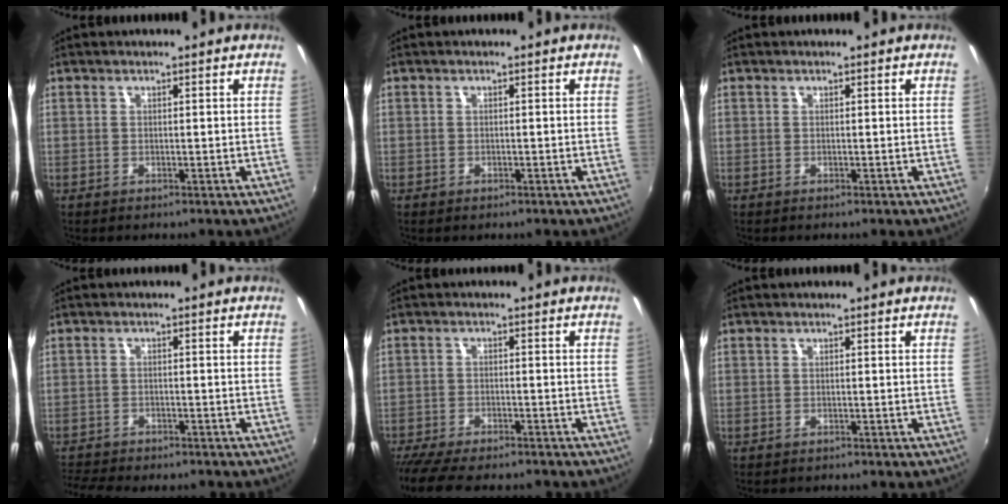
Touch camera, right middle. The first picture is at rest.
{"total": 0.6, "force": [-0.4, 0.4, 0.1], "torque": [-0.003, 0.000, -0.006]}
{"total": 0.0}
{"total": 7.7, "force": [-7.1, 1.6, 2.5], "torque": [-0.074, -0.020, -0.115]}
{"total": 10.4, "force": [-9.0, 2.0, 4.7], "torque": [-0.108, -0.034, -0.148]}
{"total": 0.5, "force": [-0.5, 0.2, -0.1], "torque": [0.000, 0.001, -0.007]}